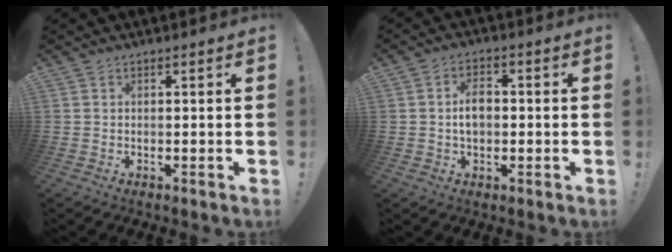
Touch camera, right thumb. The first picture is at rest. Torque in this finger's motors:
{"motor_torque": [0.65, 0.87, 0.32, -0.30, 0.06]}